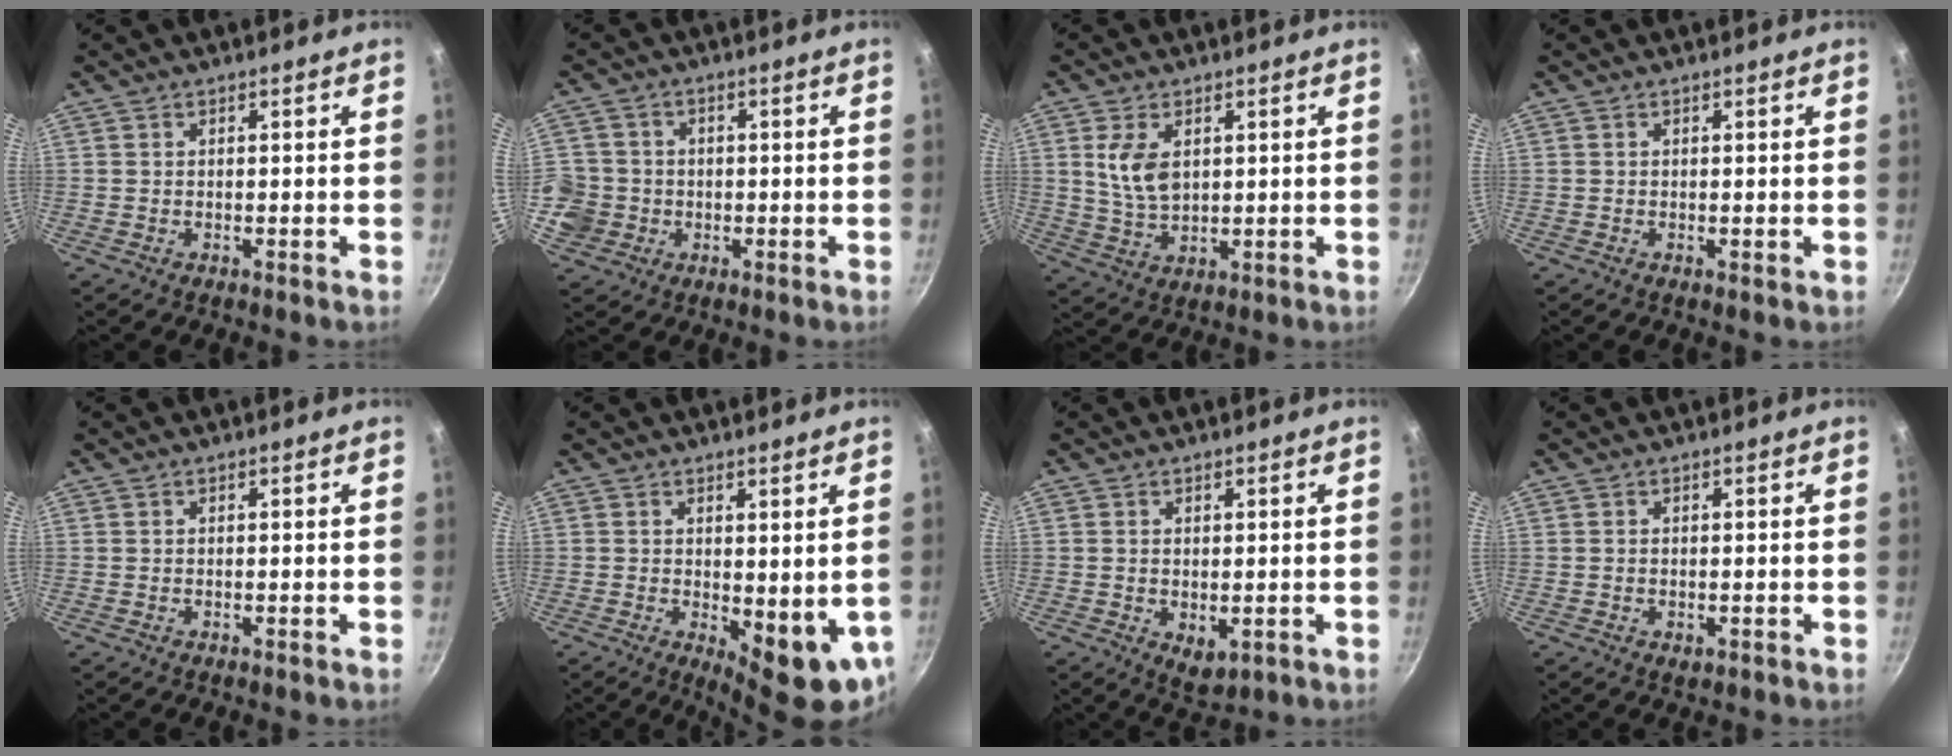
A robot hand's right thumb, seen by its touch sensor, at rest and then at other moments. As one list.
[{"total": 9.9, "force": [-1.5, 9.4, 3.0], "torque": [-0.067, 0.022, -0.027]}, {"total": 7.4, "force": [2.0, 4.5, 5.6], "torque": [-0.101, -0.016, 0.043]}, {"total": 0.0}, {"total": 0.0}, {"total": 9.7, "force": [-0.1, 4.2, 8.7], "torque": [-0.095, -0.012, 0.011]}, {"total": 4.0, "force": [-0.4, 2.5, 3.1], "torque": [-0.045, -0.015, -0.001]}, {"total": 1.2, "force": [-0.3, 0.8, 0.9], "torque": [-0.014, -0.001, -0.004]}]